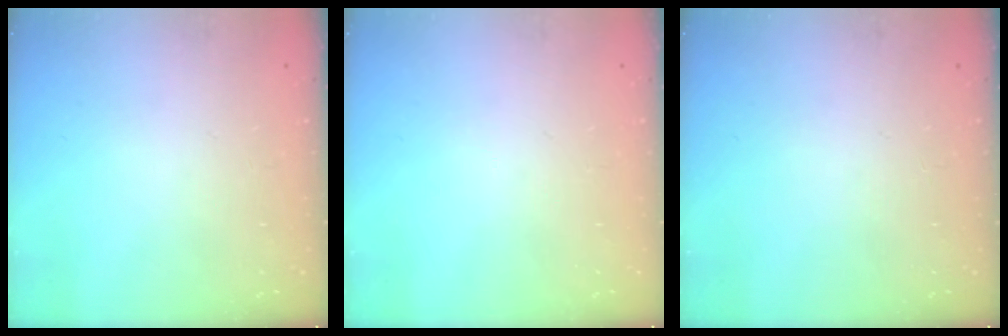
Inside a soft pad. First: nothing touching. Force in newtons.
{"total": 0.0}
{"total": 0.0}